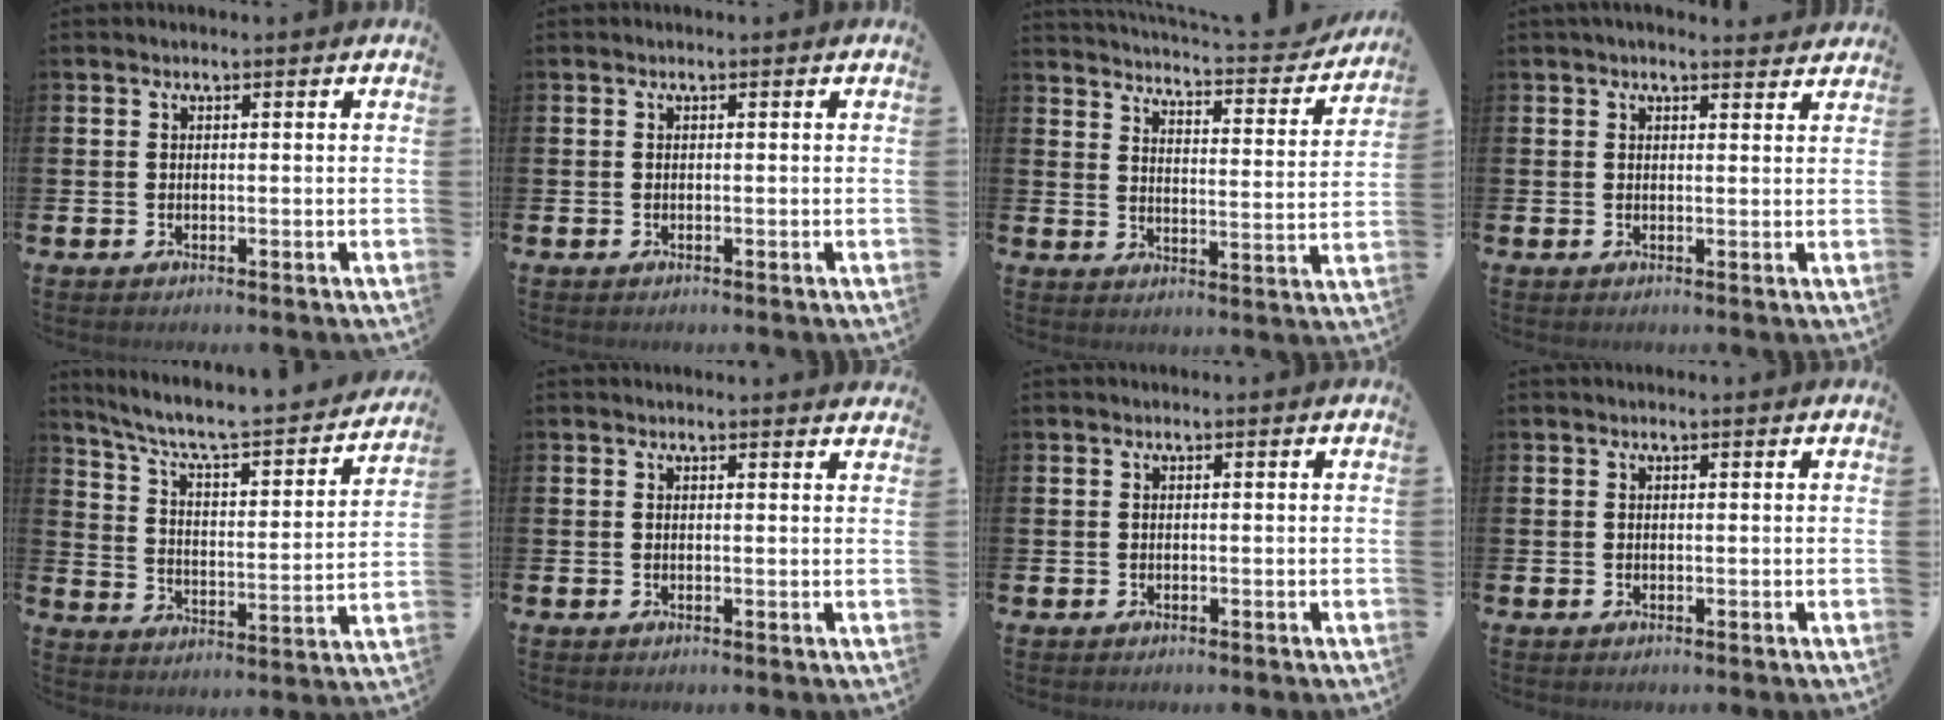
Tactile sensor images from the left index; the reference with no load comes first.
{"total": 0.0}
{"total": 4.0, "force": [3.9, 0.1, 0.9], "torque": [-0.034, -0.041, 0.057]}
{"total": 2.0, "force": [1.9, 0.3, 0.4], "torque": [-0.009, -0.007, 0.035]}
{"total": 7.1, "force": [6.2, 1.2, 3.1], "torque": [-0.087, -0.053, 0.097]}
{"total": 0.8, "force": [0.8, 0.0, 0.1], "torque": [0.007, -0.004, 0.013]}
{"total": 0.0}
{"total": 0.0}